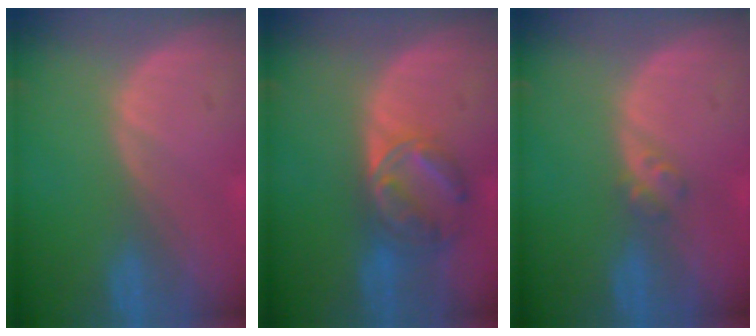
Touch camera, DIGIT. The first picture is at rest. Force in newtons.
{"total": 7.2, "press": 6.0, "slide": 3.9}
{"total": 1.8, "press": 1.5, "slide": 0.9}